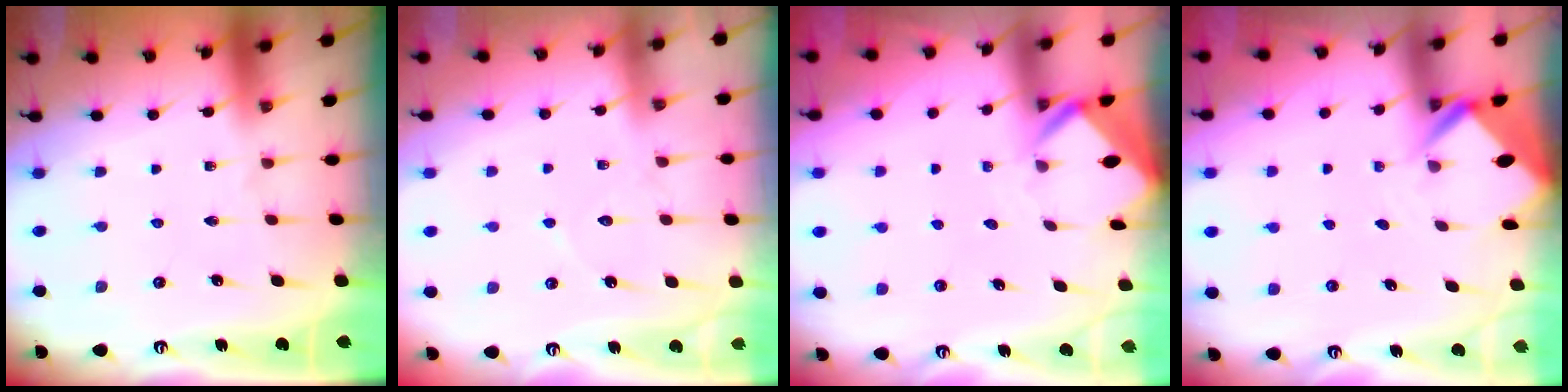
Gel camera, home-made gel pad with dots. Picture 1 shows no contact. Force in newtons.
{"total": 8.2, "press": 8.1, "slide": 0.7}
{"total": 2.8, "press": 2.8, "slide": 0.2}
{"total": 3.1, "press": 3.1, "slide": 0.2}